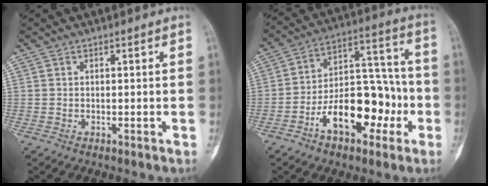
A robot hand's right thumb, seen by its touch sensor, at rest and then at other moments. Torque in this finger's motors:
{"motor_torque": [1.94, 1.83, 1.09, -0.91, 0.13]}